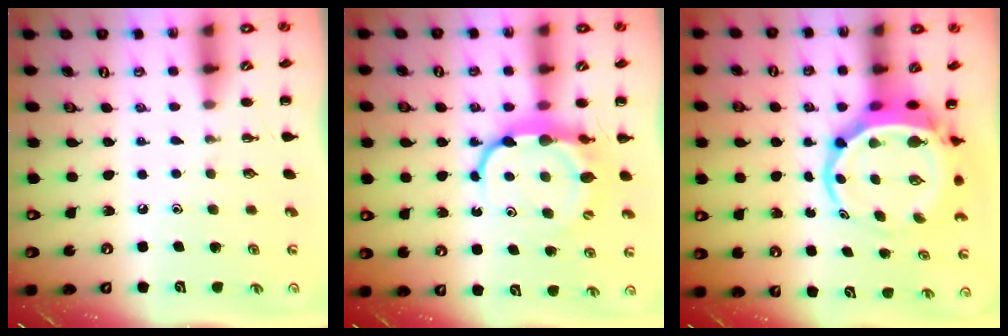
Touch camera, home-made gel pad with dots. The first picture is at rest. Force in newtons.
{"total": 7.7, "press": 7.6, "slide": 1.2}
{"total": 7.1, "press": 6.9, "slide": 2.0}